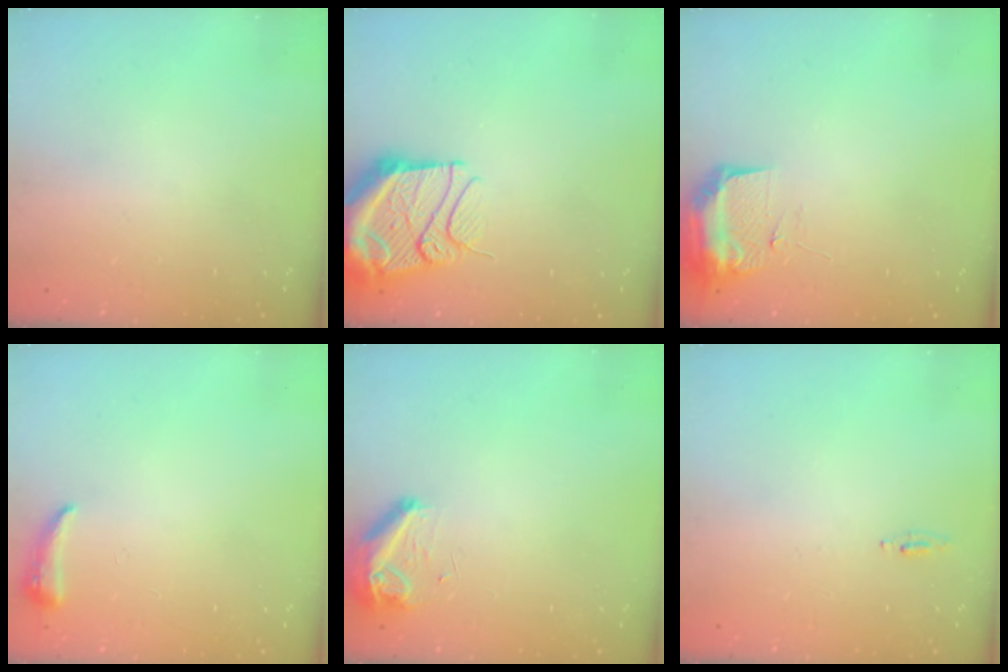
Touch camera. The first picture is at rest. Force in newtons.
{"total": 17.9, "press": 16.5, "slide": 6.9}
{"total": 9.4, "press": 9.4, "slide": 0.9}
{"total": 4.3, "press": 4.2, "slide": 0.9}
{"total": 8.4, "press": 8.2, "slide": 1.9}
{"total": 4.6, "press": 4.4, "slide": 1.6}